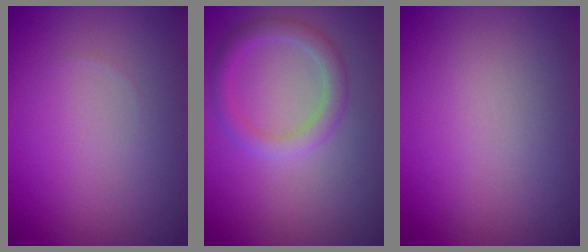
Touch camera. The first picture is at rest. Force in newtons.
{"total": 2.5, "press": 2.5, "slide": 0.0}
{"total": 0.0}